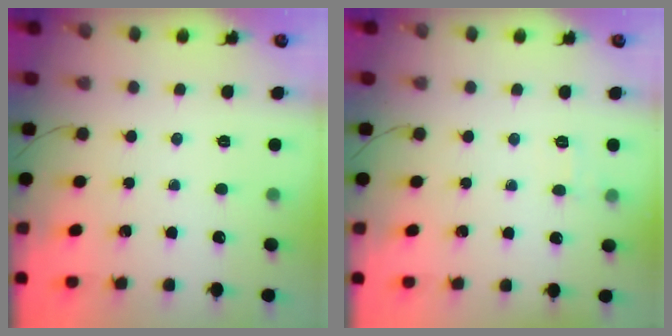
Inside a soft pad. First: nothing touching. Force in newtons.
{"total": 5.8, "press": 5.5, "slide": 1.7}